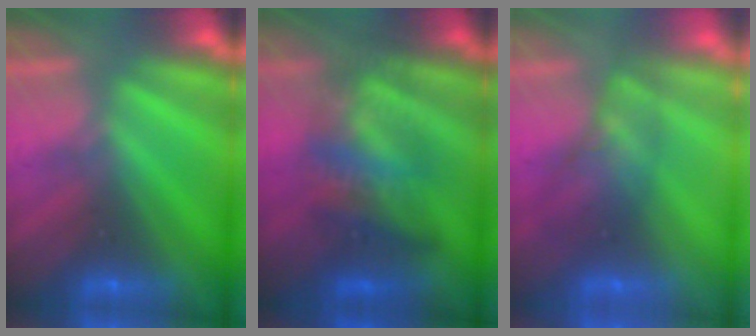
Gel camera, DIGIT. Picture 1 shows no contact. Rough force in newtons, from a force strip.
{"total": 3.8}
{"total": 2.6}